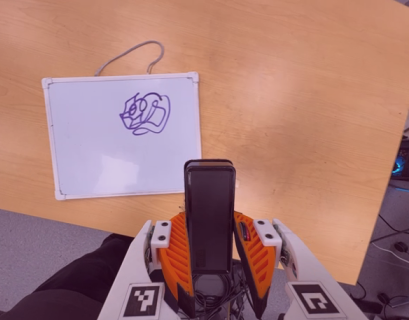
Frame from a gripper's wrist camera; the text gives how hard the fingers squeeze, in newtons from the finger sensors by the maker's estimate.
{"total": 3.9, "left": 2.5, "right": 5.3}